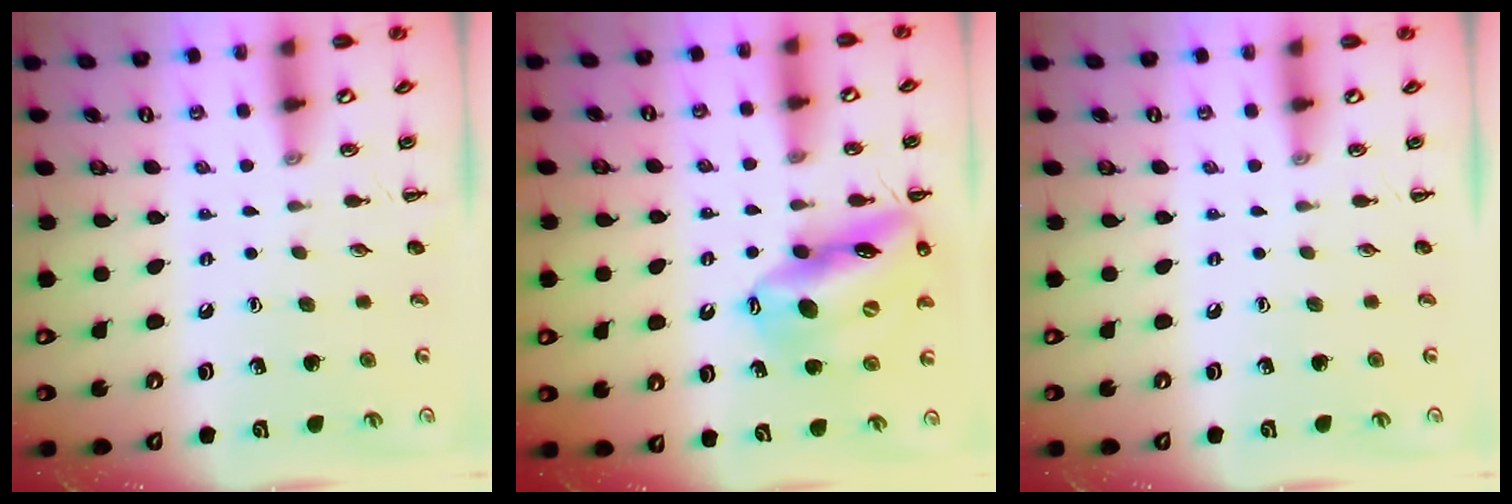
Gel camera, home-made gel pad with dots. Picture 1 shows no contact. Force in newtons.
{"total": 17.5, "press": 17.1, "slide": 4.0}
{"total": 0.0}